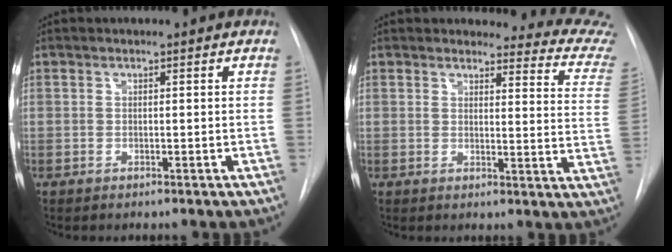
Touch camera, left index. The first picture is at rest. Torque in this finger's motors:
{"motor_torque": [0.80, -1.24, -0.04, -0.03]}